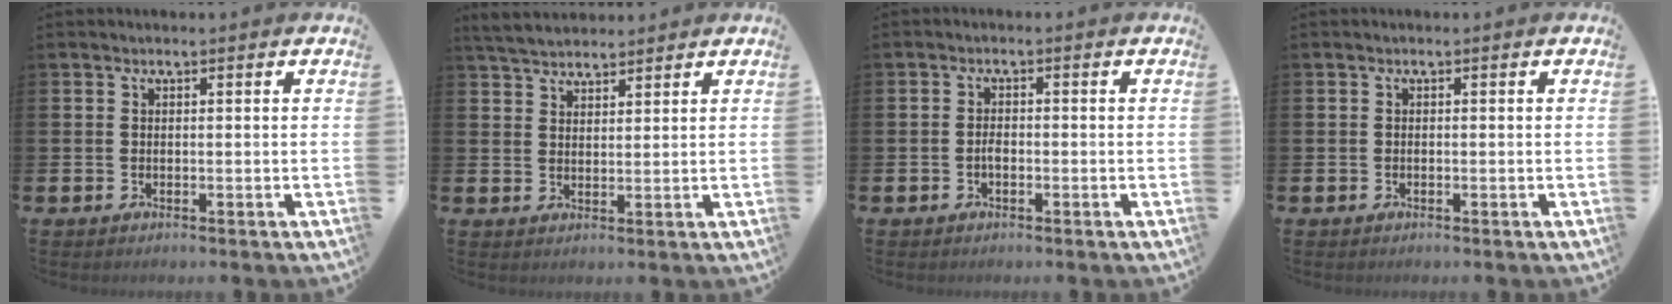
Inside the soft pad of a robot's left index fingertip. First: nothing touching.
{"total": 4.2, "force": [4.1, 1.0, 0.6], "torque": [-0.020, -0.014, 0.076]}
{"total": 1.4, "force": [-0.6, 0.8, 1.1], "torque": [-0.017, 0.000, -0.013]}
{"total": 0.0}